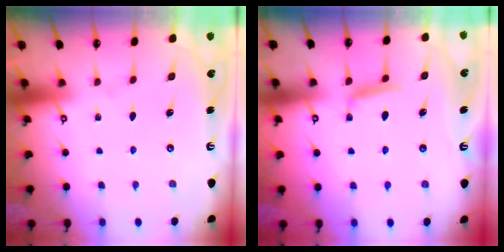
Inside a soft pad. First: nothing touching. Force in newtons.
{"total": 6.2, "press": 6.1, "slide": 1.0}